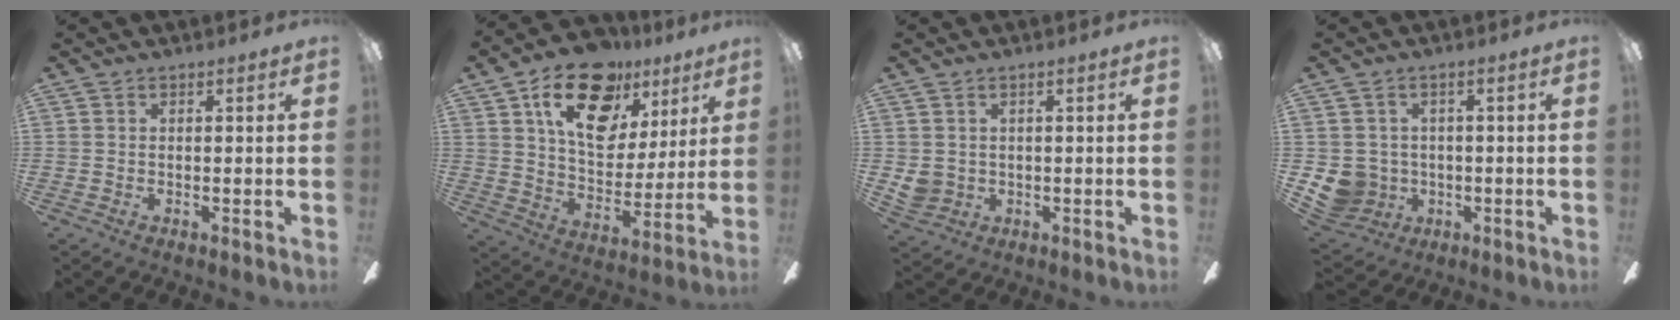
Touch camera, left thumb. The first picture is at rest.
{"total": 21.6, "force": [11.9, 12.9, 12.7], "torque": [-0.197, -0.053, 0.208]}
{"total": 3.5, "force": [1.0, 3.2, 1.0], "torque": [-0.025, 0.006, 0.022]}
{"total": 6.5, "force": [-0.5, 6.4, 1.4], "torque": [-0.068, -0.006, -0.007]}